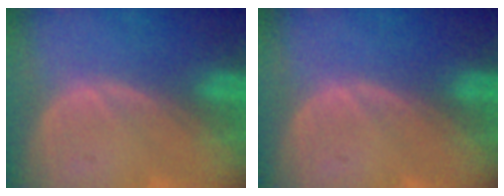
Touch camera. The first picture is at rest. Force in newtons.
{"total": 0.0}